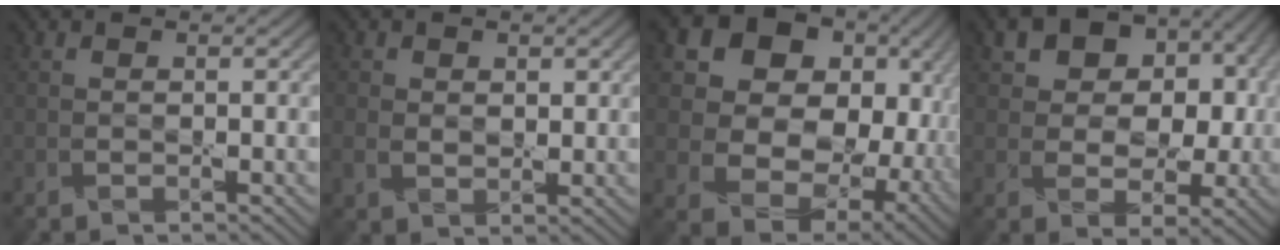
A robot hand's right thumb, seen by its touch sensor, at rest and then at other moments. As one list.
[{"total": 3.4, "force": [0.8, 2.6, 2.1], "torque": [-0.051, -0.007, 0.015]}, {"total": 17.6, "force": [3.6, 13.0, 11.2], "torque": [-0.209, -0.024, 0.102]}, {"total": 13.1, "force": [3.5, 9.3, 8.5], "torque": [-0.134, 0.016, 0.054]}]